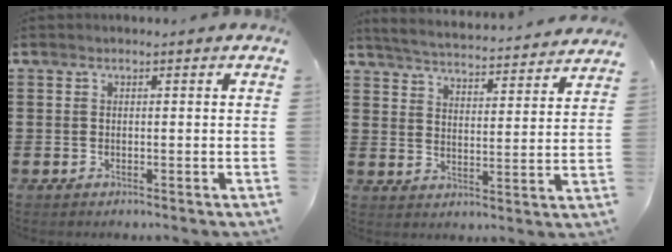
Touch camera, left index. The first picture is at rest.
{"total": 4.0, "force": [3.9, -0.6, 0.3], "torque": [-0.030, -0.037, 0.061]}